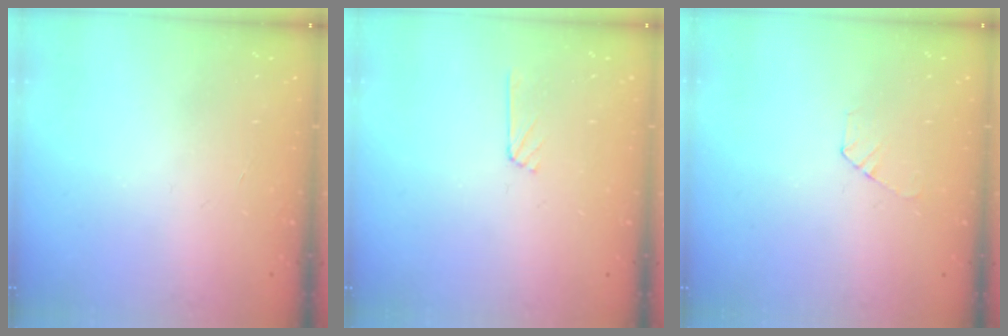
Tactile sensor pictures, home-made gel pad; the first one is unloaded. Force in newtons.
{"total": 4.5, "press": 4.5, "slide": 0.5}
{"total": 4.9, "press": 4.8, "slide": 0.6}